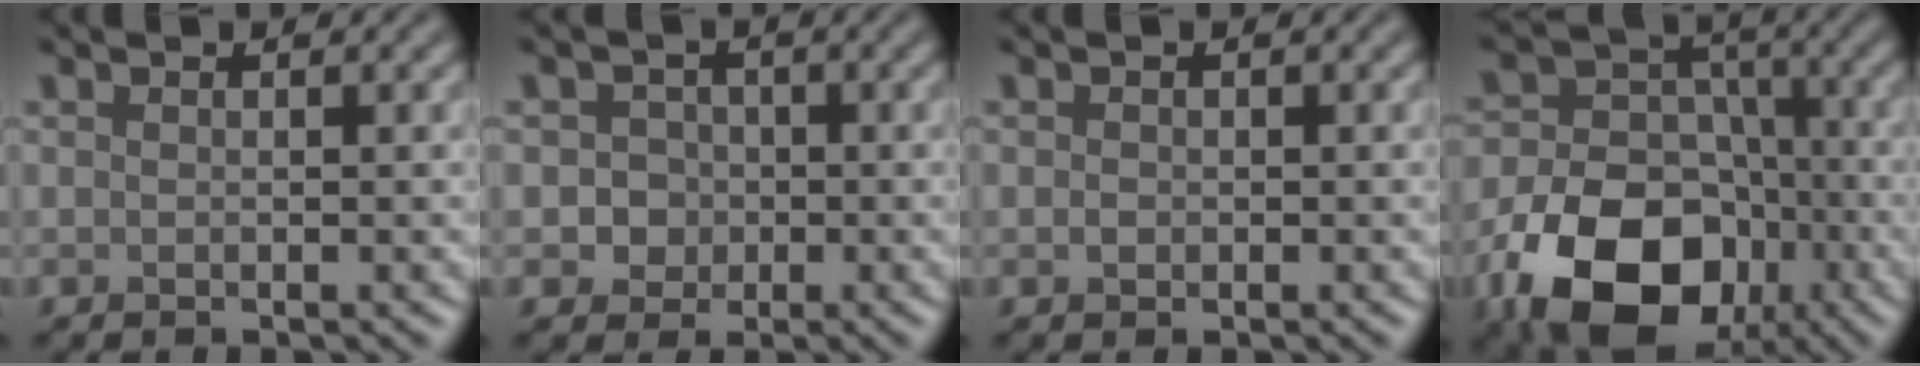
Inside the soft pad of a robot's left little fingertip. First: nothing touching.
{"total": 2.5, "force": [-0.2, 2.4, 0.7], "torque": [0.010, 0.003, -0.012]}
{"total": 0.6, "force": [0.0, 0.5, 0.3], "torque": [-0.006, -0.003, -0.002]}
{"total": 12.9, "force": [-6.0, 9.0, 7.1], "torque": [-0.141, -0.018, -0.108]}